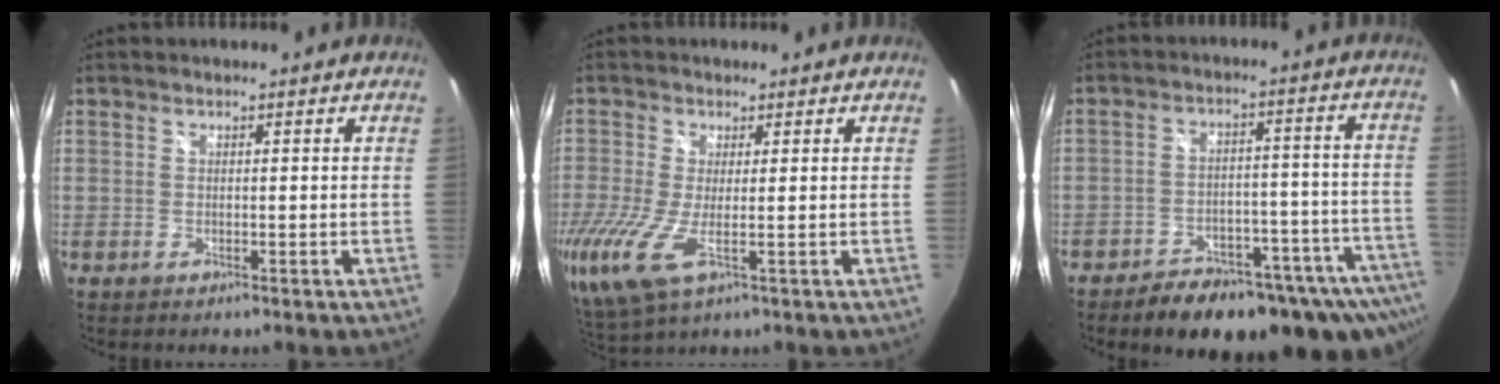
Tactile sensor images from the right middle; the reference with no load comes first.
{"total": 8.7, "force": [-2.2, 2.5, 8.0], "torque": [-0.178, -0.027, -0.044]}
{"total": 23.2, "force": [-17.8, 8.9, 11.9], "torque": [-0.167, -0.010, -0.218]}